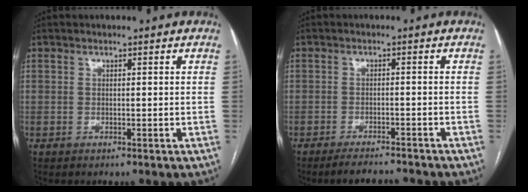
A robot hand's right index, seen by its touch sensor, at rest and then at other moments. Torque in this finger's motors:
{"motor_torque": [0.23, -0.30, 0.02, 0.02]}